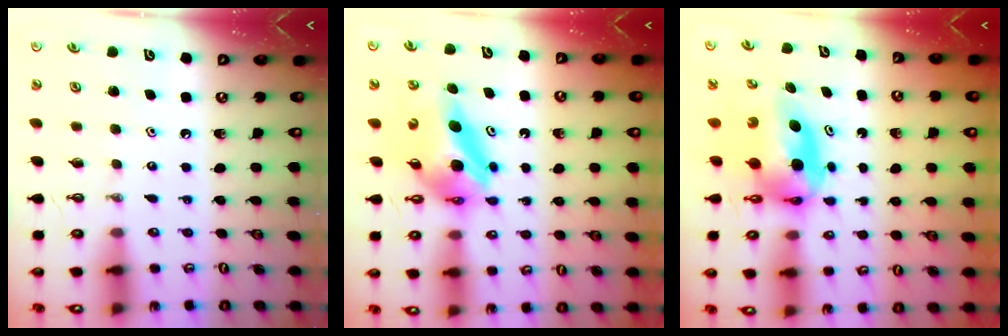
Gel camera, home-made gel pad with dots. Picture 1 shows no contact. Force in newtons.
{"total": 9.6, "press": 9.5, "slide": 0.9}
{"total": 6.0, "press": 5.9, "slide": 1.1}